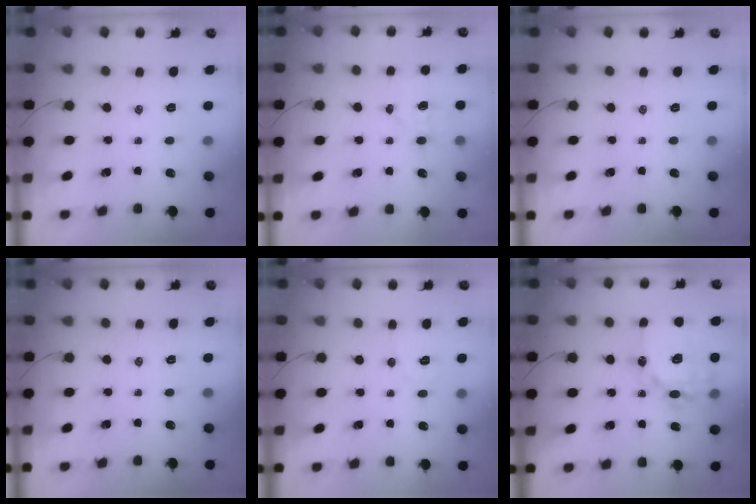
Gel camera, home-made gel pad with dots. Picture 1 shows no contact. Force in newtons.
{"total": 5.5, "press": 5.4, "slide": 1.1}
{"total": 0.0}
{"total": 0.0}
{"total": 4.3, "press": 4.1, "slide": 1.0}
{"total": 18.1, "press": 17.9, "slide": 2.3}